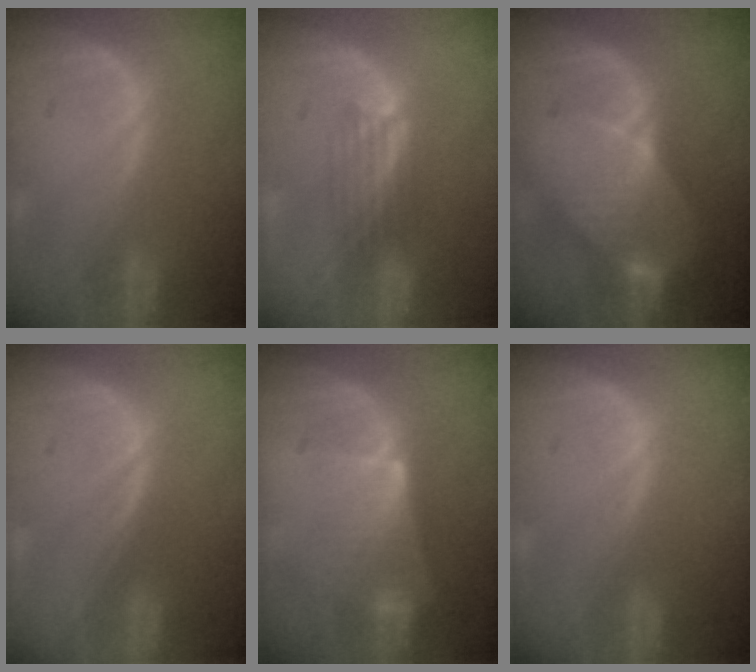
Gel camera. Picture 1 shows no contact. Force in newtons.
{"total": 3.1, "press": 2.8, "slide": 1.3}
{"total": 7.3, "press": 7.2, "slide": 1.2}
{"total": 0.0}
{"total": 6.5, "press": 5.8, "slide": 2.9}
{"total": 0.0}